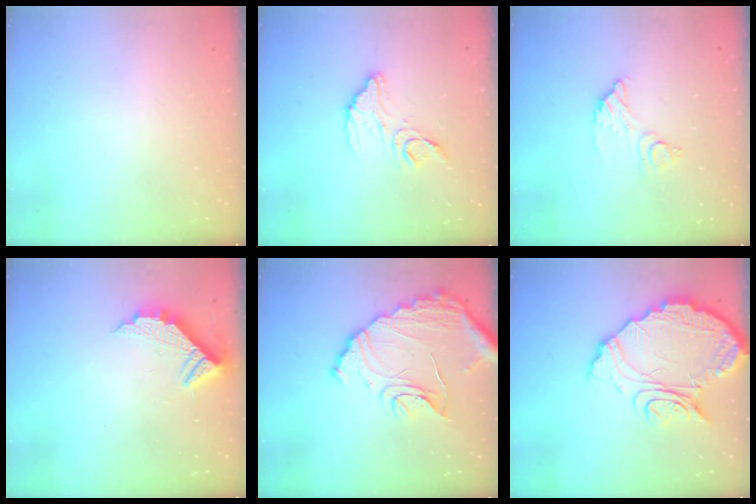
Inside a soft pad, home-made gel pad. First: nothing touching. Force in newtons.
{"total": 12.6, "press": 12.5, "slide": 1.0}
{"total": 8.3, "press": 8.3, "slide": 0.6}
{"total": 8.9, "press": 8.9, "slide": 0.3}
{"total": 15.0, "press": 15.0, "slide": 0.5}
{"total": 15.7, "press": 15.7, "slide": 1.0}